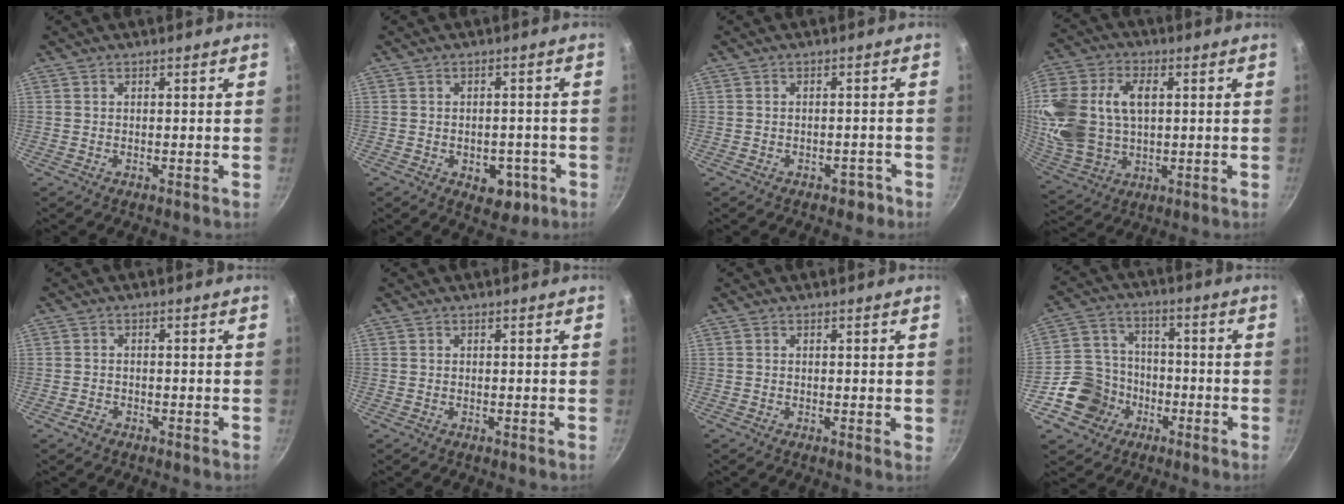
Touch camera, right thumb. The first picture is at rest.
{"total": 6.5, "force": [-2.4, 4.4, 4.2], "torque": [-0.025, 0.010, -0.022]}
{"total": 2.6, "force": [-1.7, 1.7, 1.1], "torque": [0.001, 0.024, -0.007]}
{"total": 21.0, "force": [3.5, 14.5, 14.9], "torque": [-0.330, 0.015, 0.073]}
{"total": 1.6, "force": [-1.1, 1.0, 0.5], "torque": [-0.011, 0.012, -0.019]}
{"total": 0.0}
{"total": 0.9, "force": [0.1, 0.4, 0.8], "torque": [-0.008, -0.001, 0.001]}
{"total": 11.2, "force": [-4.6, 9.6, 3.4], "torque": [-0.037, 0.043, -0.090]}